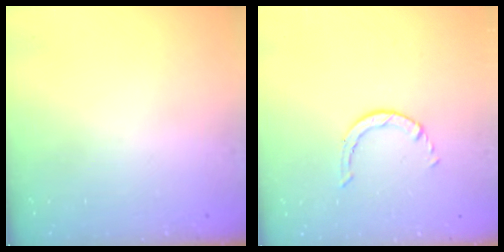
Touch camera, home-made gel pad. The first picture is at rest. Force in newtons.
{"total": 0.8, "press": 0.7, "slide": 0.1}